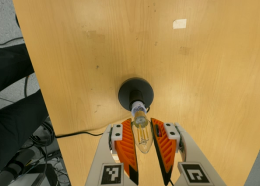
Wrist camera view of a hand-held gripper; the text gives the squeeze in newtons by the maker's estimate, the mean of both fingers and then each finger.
{"total": 11.6, "left": 12.0, "right": 11.1}